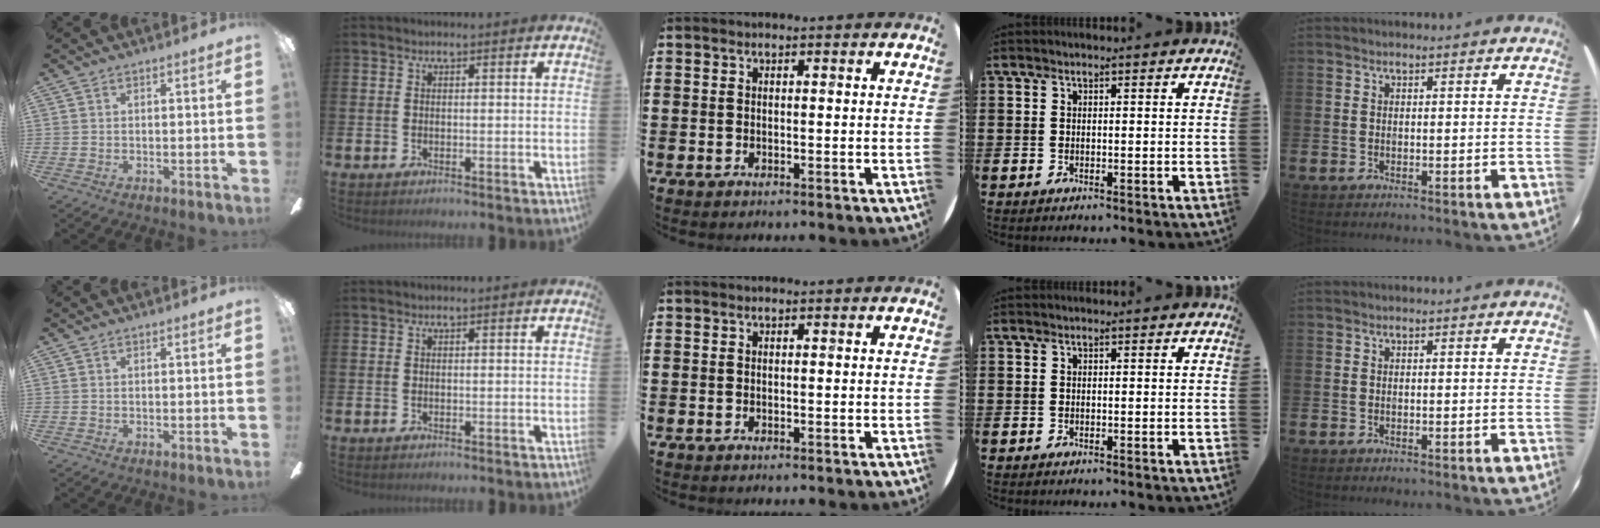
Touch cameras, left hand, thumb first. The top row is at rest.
{}